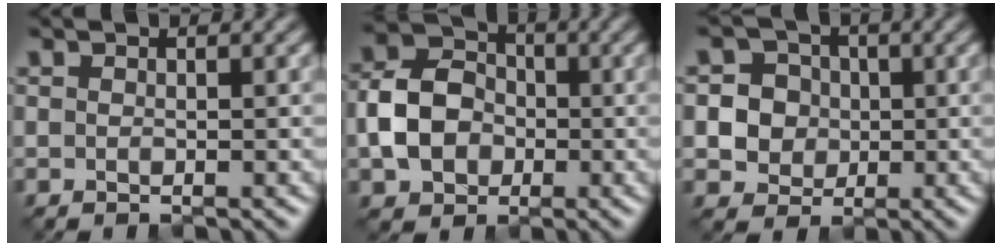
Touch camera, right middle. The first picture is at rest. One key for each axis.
{"total": 5.5, "fx": -1.3, "fy": 4.5, "fz": 2.9, "tx": -0.056, "ty": 0.007, "tz": -0.033}
{"total": 5.8, "fx": 0.6, "fy": 5.5, "fz": 1.9, "tx": -0.036, "ty": 0.022, "tz": 0.004}